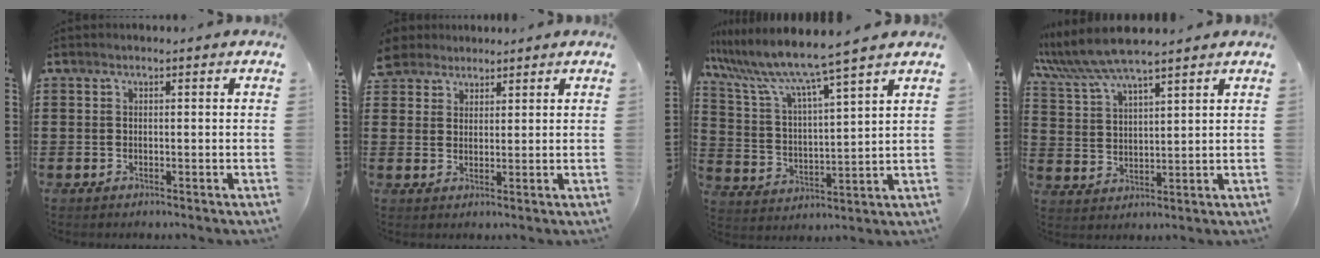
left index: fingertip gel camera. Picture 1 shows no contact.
{"total": 3.3, "force": [2.7, 1.9, -0.2], "torque": [-0.013, 0.006, 0.052]}
{"total": 7.6, "force": [6.6, -0.7, 3.7], "torque": [-0.101, -0.044, 0.106]}
{"total": 7.4, "force": [6.3, 0.8, 3.7], "torque": [-0.091, -0.019, 0.114]}